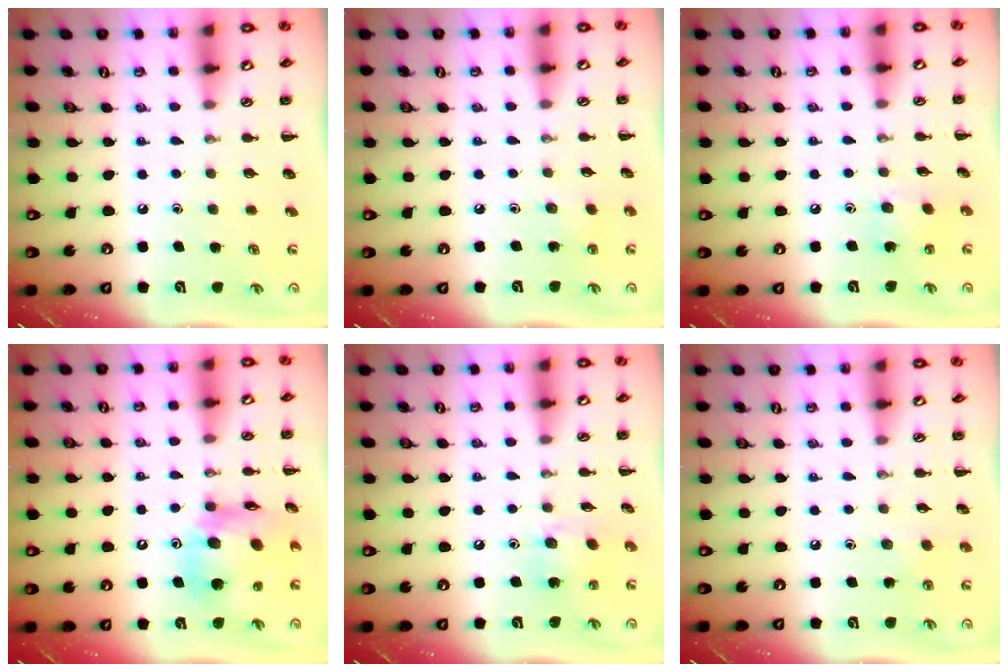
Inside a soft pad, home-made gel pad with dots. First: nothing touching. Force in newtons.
{"total": 2.5, "press": 2.4, "slide": 0.8}
{"total": 4.3, "press": 4.2, "slide": 0.9}
{"total": 14.8, "press": 14.1, "slide": 4.3}
{"total": 8.0, "press": 7.9, "slide": 1.0}
{"total": 4.0, "press": 3.9, "slide": 1.0}